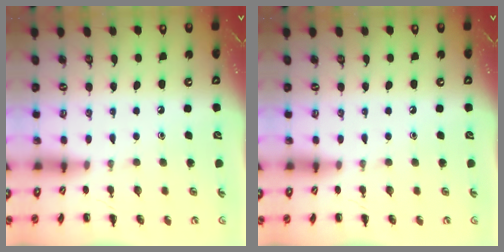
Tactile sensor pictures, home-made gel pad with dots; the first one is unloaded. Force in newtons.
{"total": 0.0}